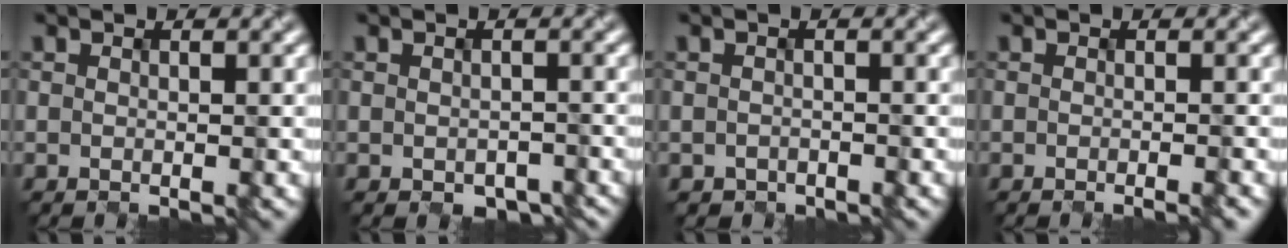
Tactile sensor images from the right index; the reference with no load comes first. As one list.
[{"total": 1.8, "force": [-1.3, 1.0, 0.8], "torque": [-0.012, -0.006, 0.000]}, {"total": 1.0, "force": [-0.9, 0.5, -0.2], "torque": [0.001, -0.006, -0.001]}, {"total": 1.0, "force": [-0.6, 0.2, 0.8], "torque": [-0.009, 0.002, -0.013]}]